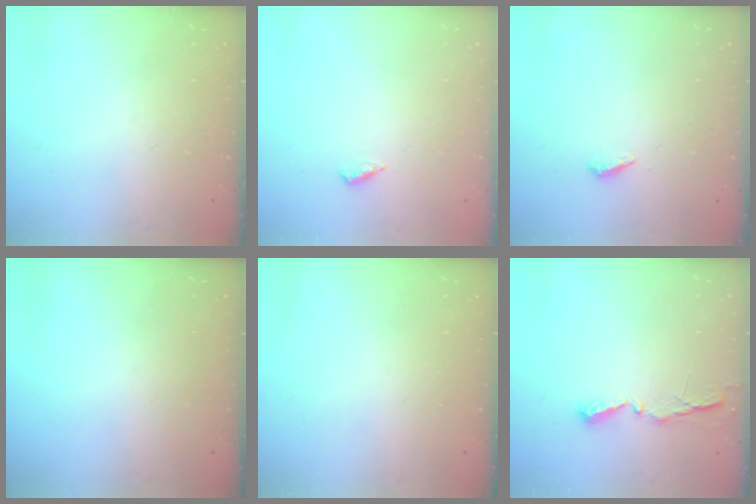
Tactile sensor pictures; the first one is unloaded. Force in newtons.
{"total": 2.6, "press": 2.2, "slide": 1.3}
{"total": 3.5, "press": 3.5, "slide": 0.3}
{"total": 0.0}
{"total": 0.0}
{"total": 4.5, "press": 4.5, "slide": 0.4}